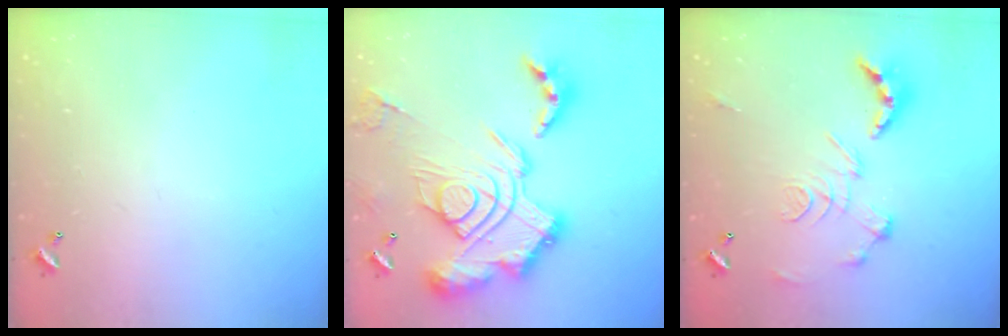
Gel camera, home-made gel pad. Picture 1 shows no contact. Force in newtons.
{"total": 4.2, "press": 3.4, "slide": 2.5}
{"total": 2.9, "press": 2.3, "slide": 1.7}